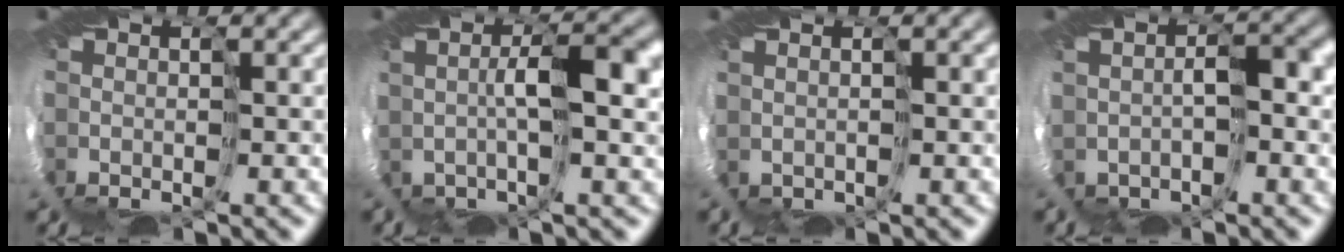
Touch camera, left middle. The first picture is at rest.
{"total": 3.8, "force": [0.4, 0.1, 3.8], "torque": [-0.076, 0.010, 0.004]}
{"total": 0.6, "force": [0.1, -0.5, -0.3], "torque": [0.010, 0.006, 0.007]}
{"total": 1.8, "force": [-0.7, 0.6, 1.5], "torque": [-0.032, 0.002, -0.009]}